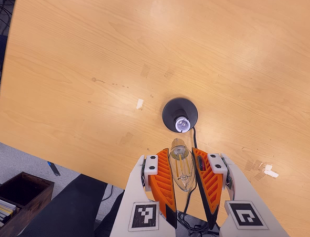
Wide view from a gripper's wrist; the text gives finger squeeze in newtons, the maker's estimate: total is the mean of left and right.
{"total": 12.7, "left": 13.7, "right": 11.8}